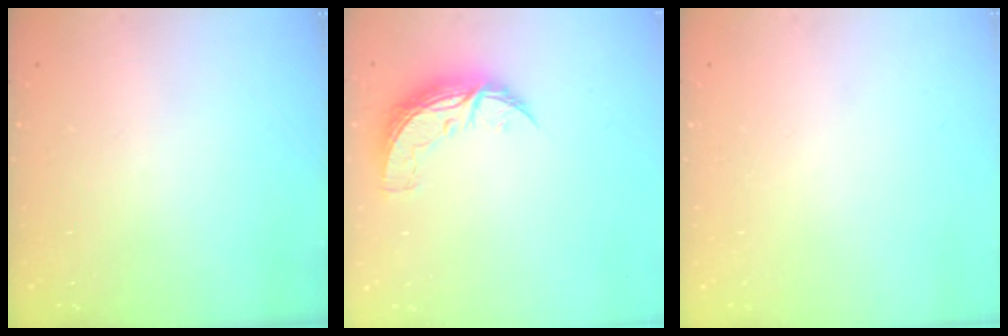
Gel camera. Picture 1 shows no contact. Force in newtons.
{"total": 8.4, "press": 8.4, "slide": 0.3}
{"total": 0.0}